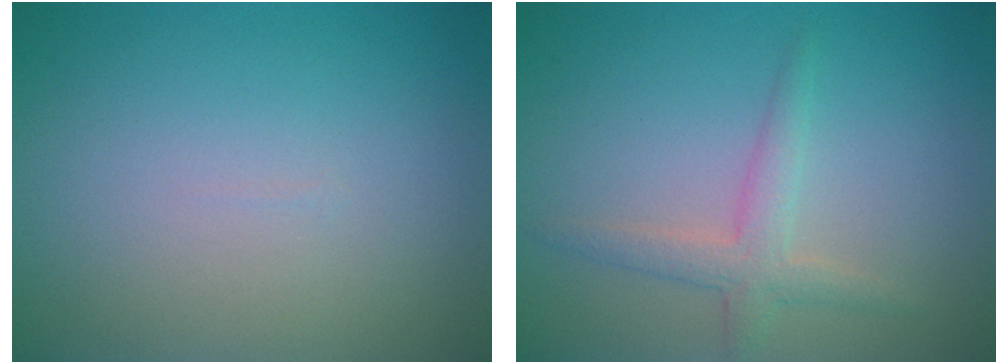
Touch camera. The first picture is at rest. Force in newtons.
{"total": 2.4, "press": 2.4, "slide": 0.1}